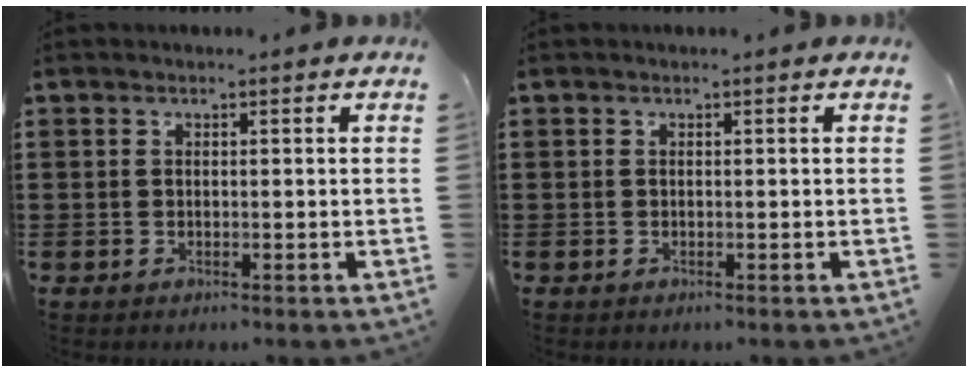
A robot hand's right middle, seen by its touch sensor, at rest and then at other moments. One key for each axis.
{"total": 0.0}